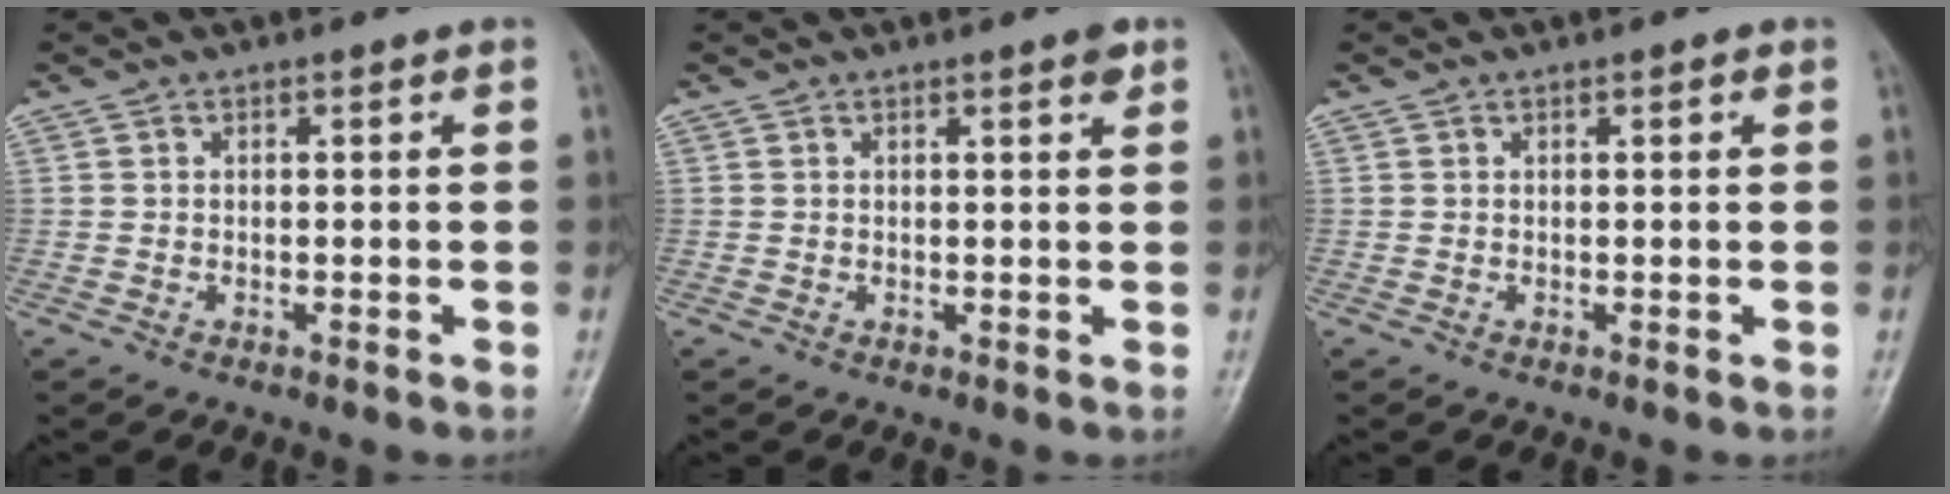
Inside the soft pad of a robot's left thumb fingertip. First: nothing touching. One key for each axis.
{"total": 1.8, "fx": 1.1, "fy": 0.4, "fz": 1.4, "tx": -0.018, "ty": -0.005, "tz": 0.013}
{"total": 0.7, "fx": 0.4, "fy": 0.2, "fz": 0.6, "tx": -0.009, "ty": 0.000, "tz": 0.004}